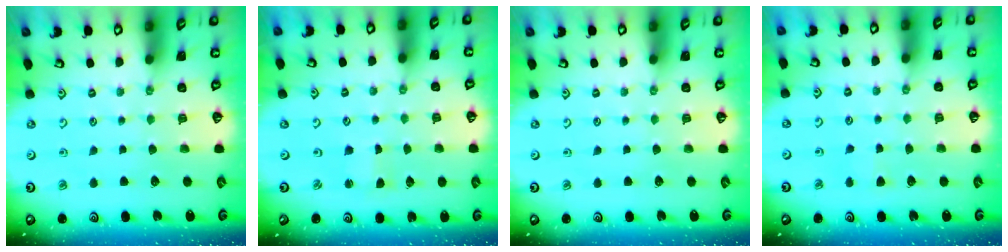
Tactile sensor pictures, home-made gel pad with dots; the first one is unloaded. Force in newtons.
{"total": 1.7, "press": 1.7, "slide": 0.1}
{"total": 0.0}
{"total": 3.5, "press": 3.5, "slide": 0.6}